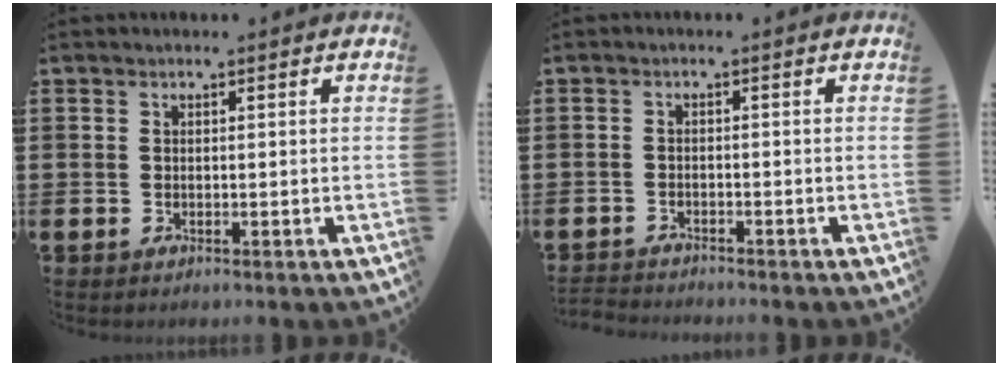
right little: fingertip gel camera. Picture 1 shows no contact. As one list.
[{"total": 1.7, "force": [-1.7, 0.0, -0.1], "torque": [-0.002, 0.001, -0.036]}]